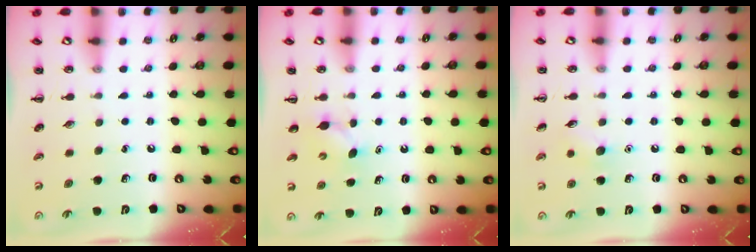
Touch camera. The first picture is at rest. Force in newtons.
{"total": 3.3, "press": 3.2, "slide": 0.9}
{"total": 6.2, "press": 5.9, "slide": 1.7}